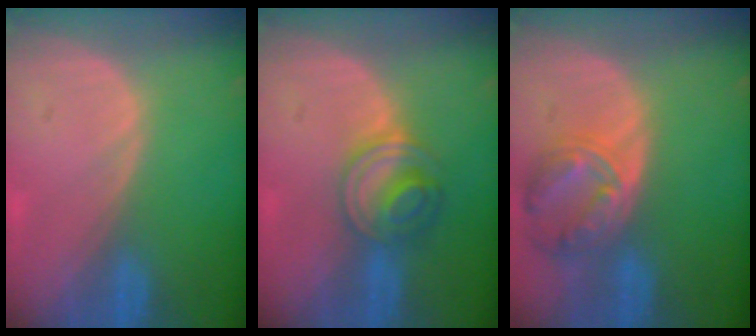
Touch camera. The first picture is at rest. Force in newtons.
{"total": 5.6, "press": 5.5, "slide": 1.3}
{"total": 8.2, "press": 7.2, "slide": 4.0}